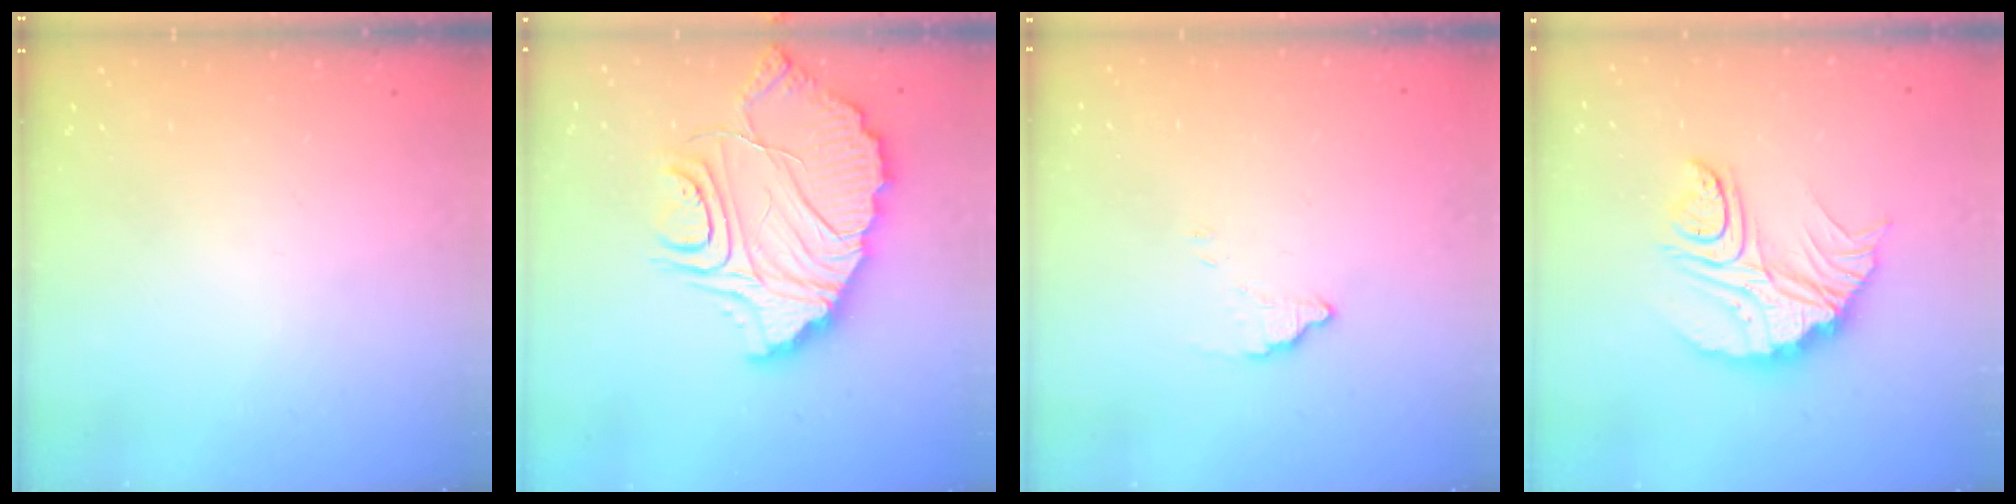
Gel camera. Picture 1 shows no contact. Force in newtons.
{"total": 18.6, "press": 18.5, "slide": 1.6}
{"total": 2.5, "press": 2.5, "slide": 0.1}
{"total": 14.7, "press": 14.6, "slide": 1.4}